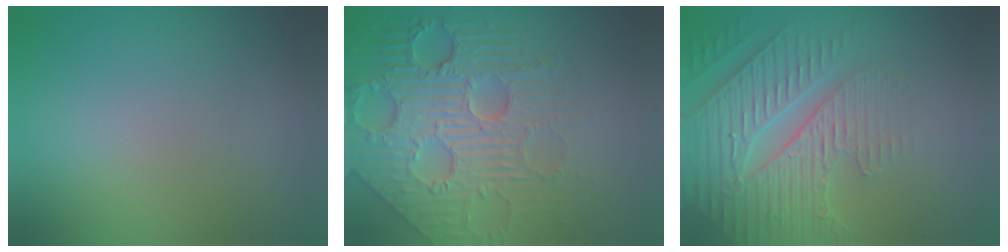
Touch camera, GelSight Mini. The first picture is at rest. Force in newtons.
{"total": 8.1, "press": 6.1, "slide": 5.4}
{"total": 5.5, "press": 4.8, "slide": 2.7}